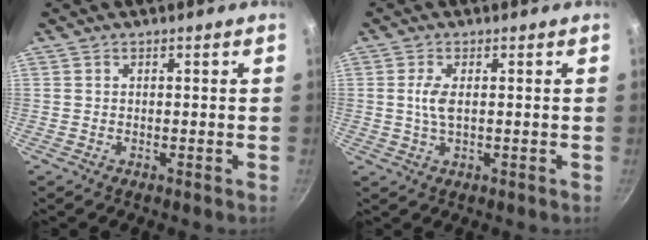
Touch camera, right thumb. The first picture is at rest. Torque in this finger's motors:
{"motor_torque": [0.62, 0.84, 0.78, -0.28, 0.09]}